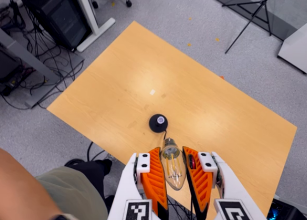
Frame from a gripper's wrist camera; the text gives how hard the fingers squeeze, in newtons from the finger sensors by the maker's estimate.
{"total": 21.2, "left": 24.1, "right": 18.3}